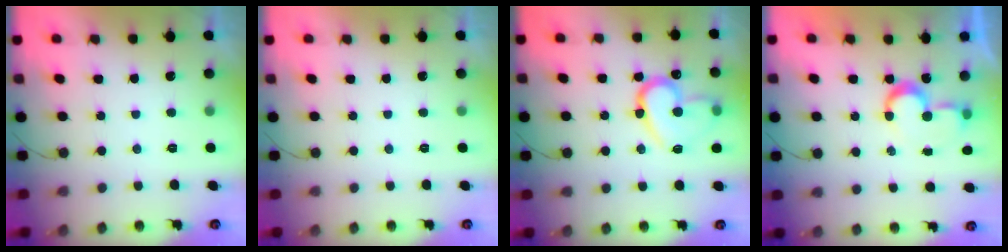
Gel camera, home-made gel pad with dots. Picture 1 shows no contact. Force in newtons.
{"total": 0.0}
{"total": 15.0, "press": 14.9, "slide": 1.4}
{"total": 7.8, "press": 7.8, "slide": 0.2}